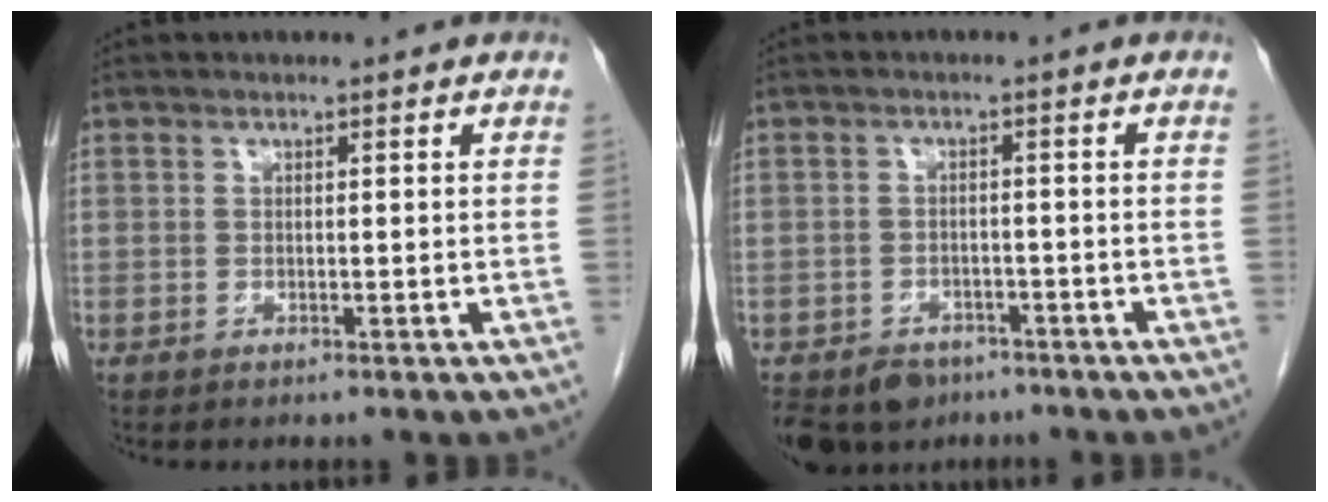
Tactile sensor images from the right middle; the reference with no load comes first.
{"total": 8.8, "force": [-6.3, 5.6, 2.5], "torque": [-0.063, -0.009, -0.091]}